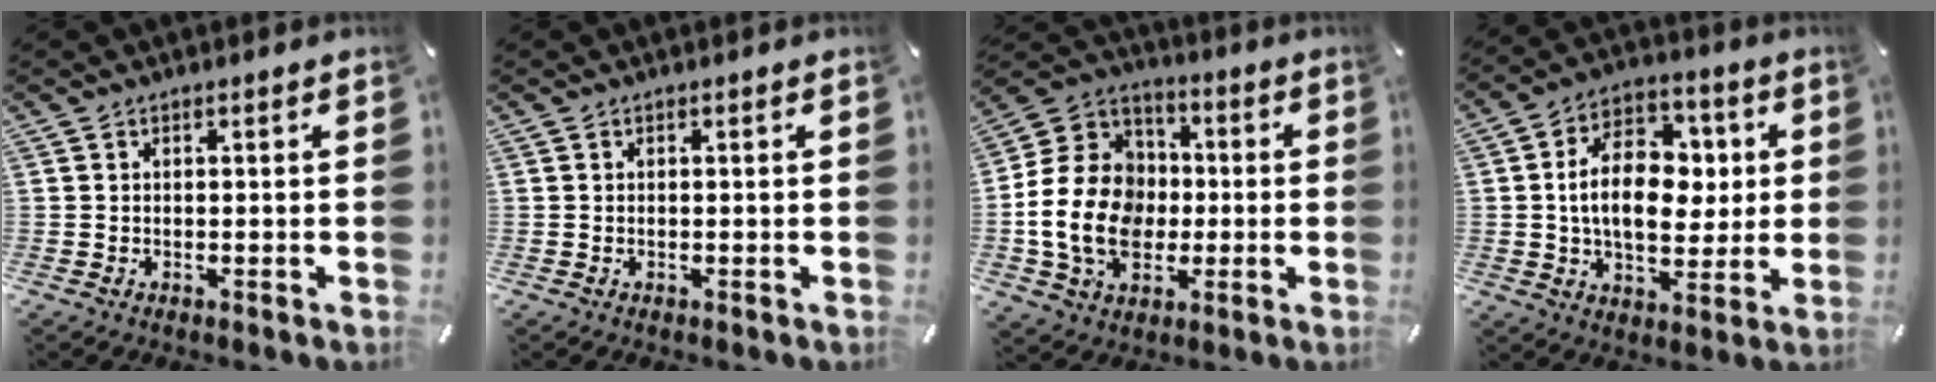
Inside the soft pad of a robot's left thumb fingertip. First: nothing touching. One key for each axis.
{"total": 0.0}
{"total": 17.9, "fx": -2.6, "fy": 14.5, "fz": 10.1, "tx": -0.229, "ty": 0.023, "tz": -0.046}
{"total": 15.7, "fx": 0.8, "fy": 10.8, "fz": 11.3, "tx": -0.193, "ty": 0.011, "tz": 0.015}